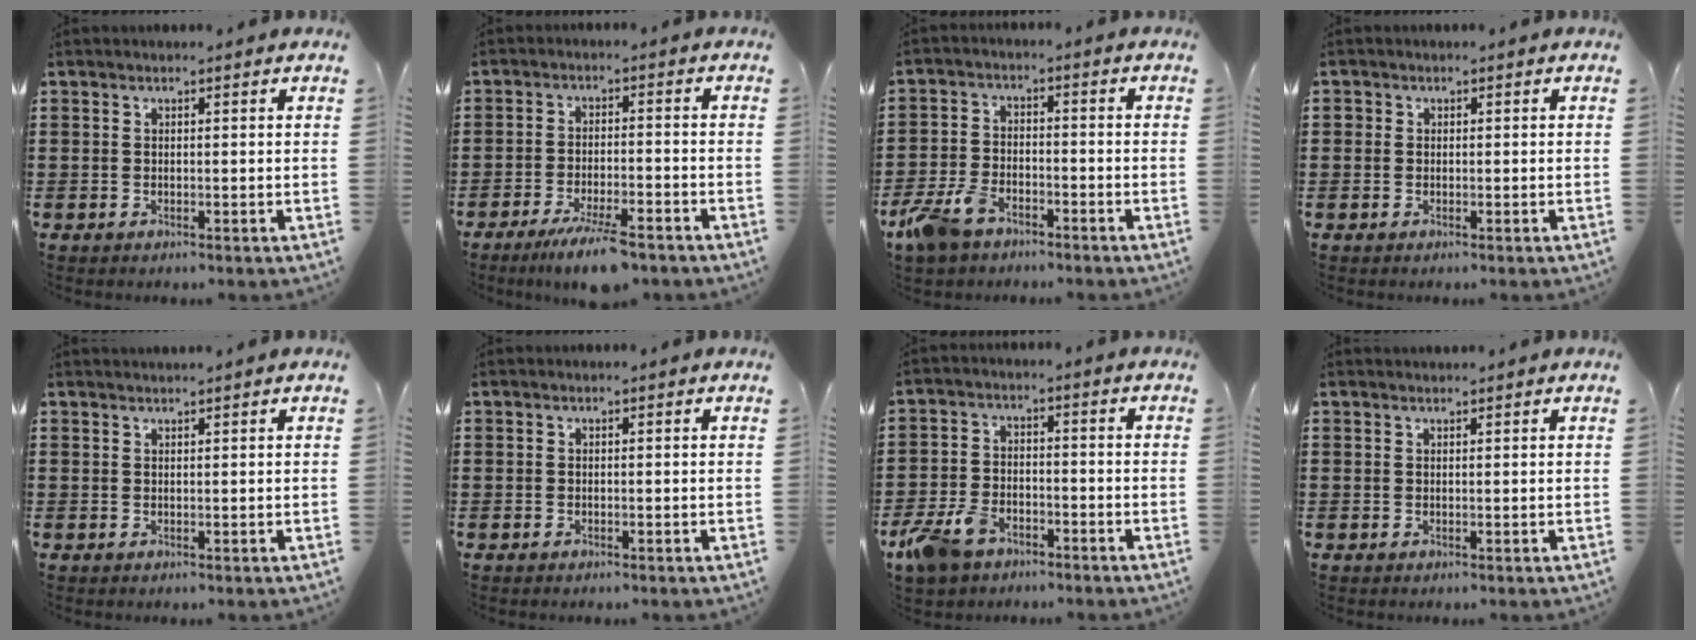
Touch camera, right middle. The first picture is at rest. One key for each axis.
{"total": 6.6, "fx": -5.1, "fy": 0.9, "fz": 4.1, "tx": -0.073, "ty": -0.009, "tz": -0.089}
{"total": 6.1, "fx": -4.3, "fy": 2.8, "fz": 3.1, "tx": -0.092, "ty": 0.000, "tz": -0.090}
{"total": 0.9, "fx": 0.1, "fy": 0.8, "fz": 0.1, "tx": 0.004, "ty": 0.003, "tz": -0.001}
{"total": 1.0, "fx": 0.9, "fy": -0.1, "fz": 0.0, "tx": -0.001, "ty": -0.004, "tz": 0.018}
{"total": 0.0}
{"total": 6.2, "fx": -4.4, "fy": 3.2, "fz": 3.0, "tx": -0.090, "ty": 0.002, "tz": -0.093}
{"total": 0.8, "fx": 0.7, "fy": 0.0, "fz": -0.1, "tx": 0.001, "ty": -0.002, "tz": 0.014}